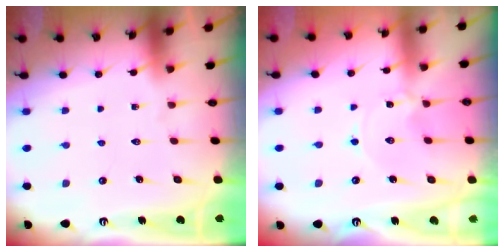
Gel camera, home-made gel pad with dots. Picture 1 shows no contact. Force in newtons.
{"total": 0.0}